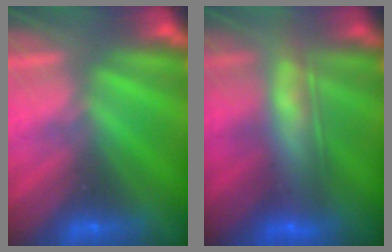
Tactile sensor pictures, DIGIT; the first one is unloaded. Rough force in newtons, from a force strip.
{"total": 6.3}